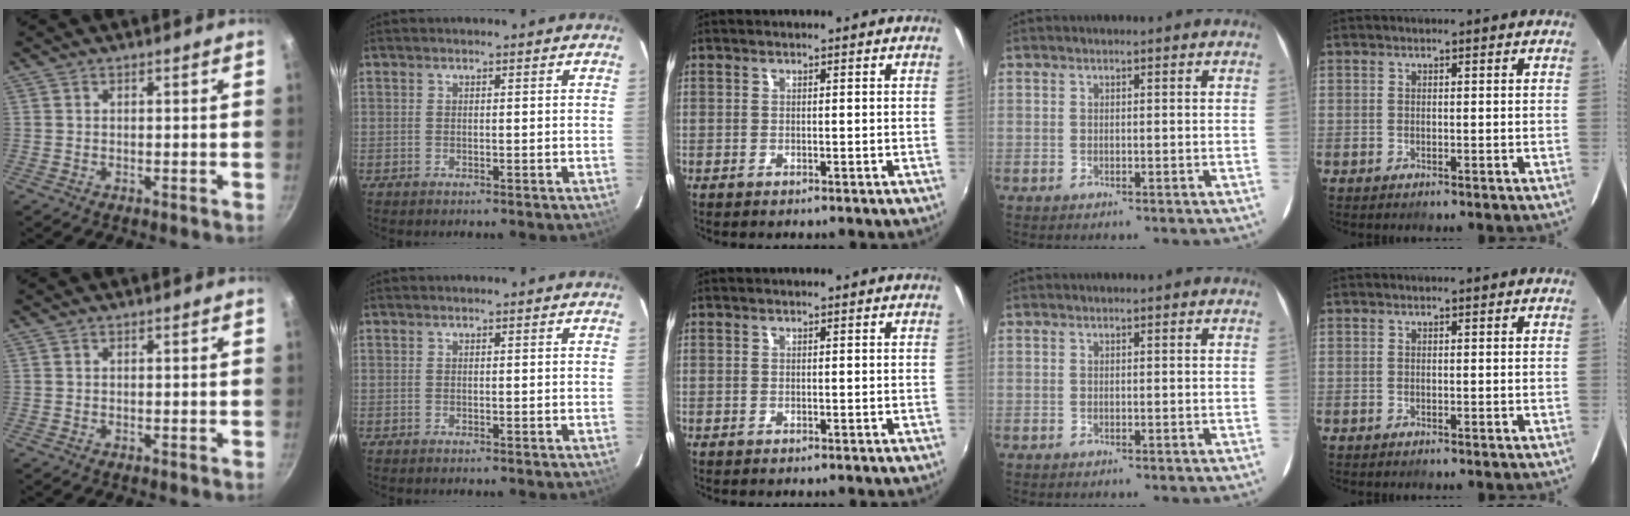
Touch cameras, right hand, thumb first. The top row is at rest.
{}